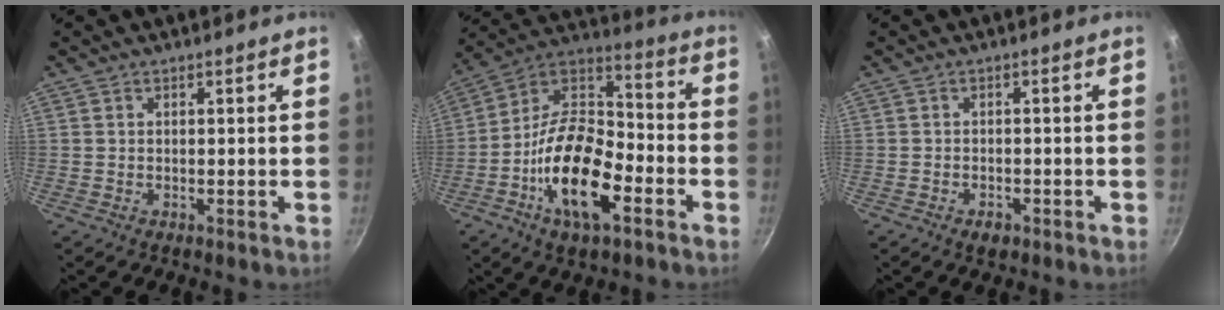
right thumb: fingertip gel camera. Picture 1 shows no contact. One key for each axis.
{"total": 19.8, "fx": -7.5, "fy": 9.6, "fz": 15.6, "tx": -0.266, "ty": 0.047, "tz": -0.152}
{"total": 2.3, "fx": -1.4, "fy": 1.4, "fz": 1.3, "tx": -0.021, "ty": 0.012, "tz": -0.018}